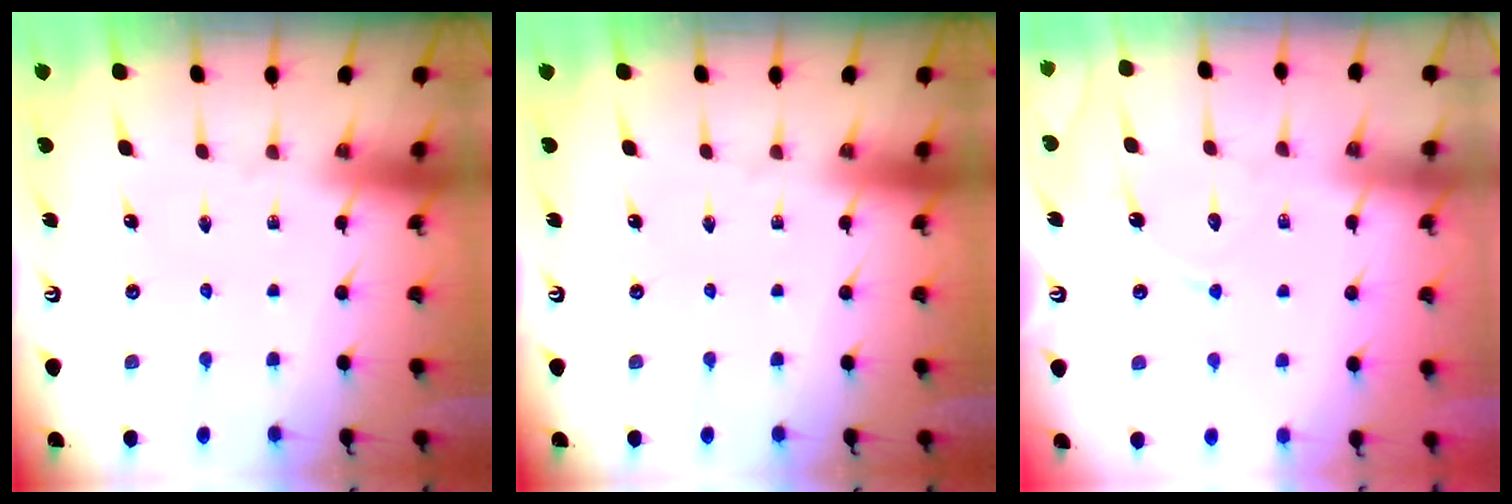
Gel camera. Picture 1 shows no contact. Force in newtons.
{"total": 0.0}
{"total": 7.0, "press": 7.0, "slide": 0.5}